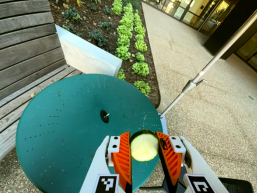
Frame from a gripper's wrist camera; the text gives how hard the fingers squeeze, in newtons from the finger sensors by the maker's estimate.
{"total": 13.6, "left": 13.8, "right": 13.4}